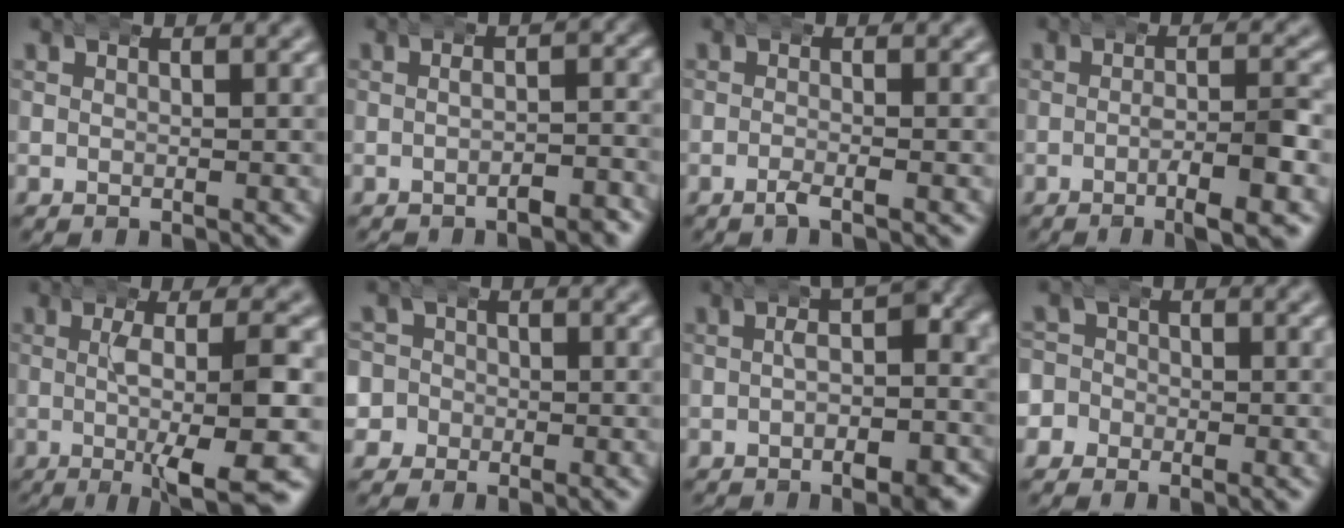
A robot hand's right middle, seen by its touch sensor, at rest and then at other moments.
{"total": 2.2, "force": [-1.3, 0.9, 1.6], "torque": [-0.008, 0.007, -0.035]}
{"total": 1.0, "force": [-0.8, -0.1, 0.5], "torque": [-0.006, 0.000, -0.024]}
{"total": 3.8, "force": [-1.3, 0.5, 3.5], "torque": [-0.042, 0.002, -0.034]}
{"total": 6.9, "force": [-2.6, 0.6, 6.4], "torque": [-0.094, -0.013, -0.037]}
{"total": 4.8, "force": [-1.1, 4.7, 0.5], "torque": [-0.036, -0.010, -0.038]}
{"total": 4.1, "force": [-1.1, 1.6, 3.6], "torque": [-0.027, 0.004, -0.029]}
{"total": 4.0, "force": [-1.0, 3.8, 0.3], "torque": [-0.024, -0.003, -0.038]}